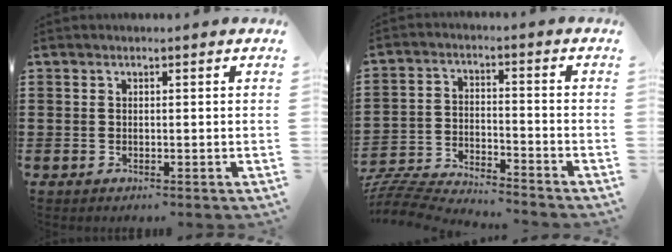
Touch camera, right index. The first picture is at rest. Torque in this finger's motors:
{"motor_torque": [-1.14, 1.01, 0.07, 0.04]}